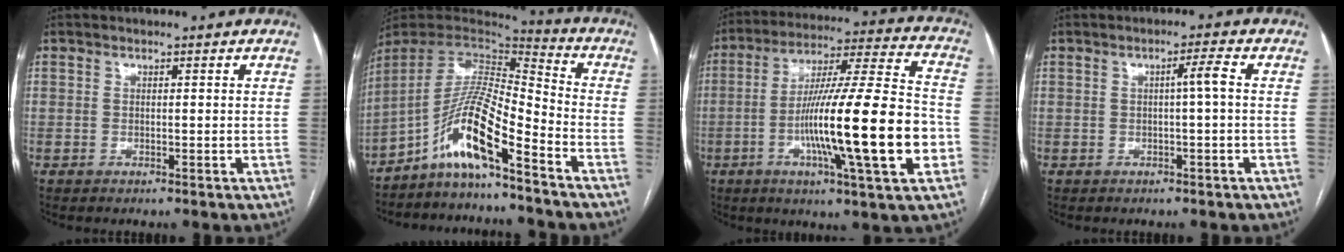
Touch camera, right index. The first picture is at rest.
{"total": 12.3, "force": [-7.8, 1.0, 9.4], "torque": [-0.177, 0.012, -0.146]}
{"total": 22.3, "force": [-5.4, 0.7, 21.6], "torque": [-0.345, -0.008, -0.091]}
{"total": 2.3, "force": [0.0, -0.3, 2.3], "torque": [-0.033, 0.004, 0.001]}